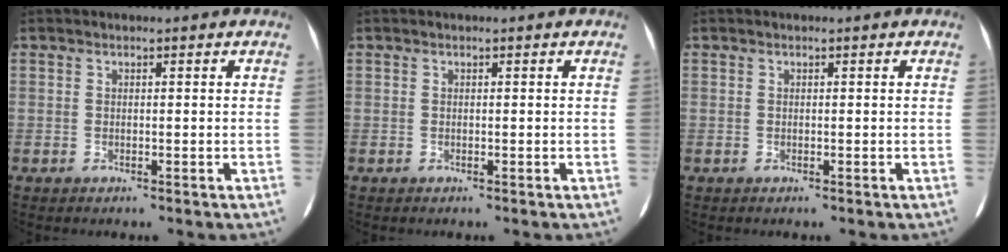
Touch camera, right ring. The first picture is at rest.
{"total": 0.0}
{"total": 0.0}